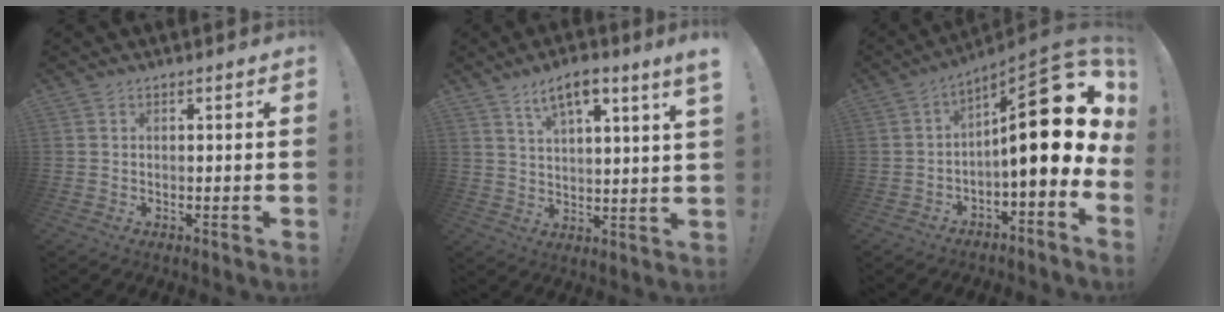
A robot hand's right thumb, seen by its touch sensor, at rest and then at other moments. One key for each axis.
{"total": 7.8, "fx": 5.4, "fy": 0.8, "fz": 5.5, "tx": -0.087, "ty": -0.027, "tz": 0.091}
{"total": 19.7, "fx": 3.8, "fy": 5.2, "fz": 18.7, "tx": -0.268, "ty": -0.030, "tz": 0.065}